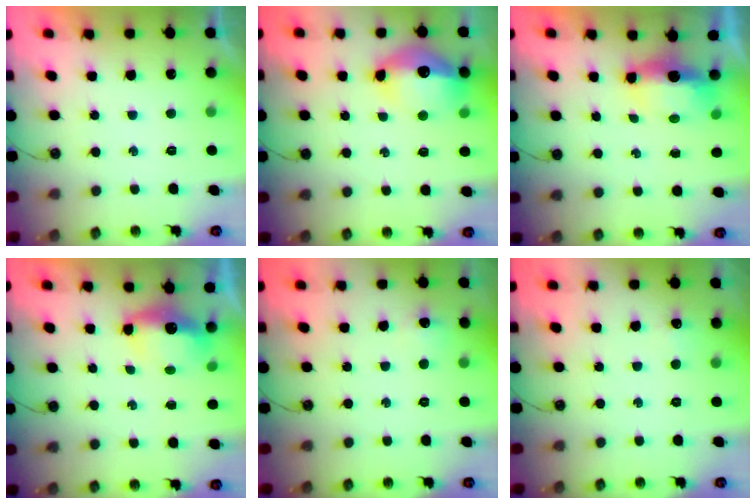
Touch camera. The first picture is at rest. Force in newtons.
{"total": 13.4, "press": 13.3, "slide": 1.5}
{"total": 7.0, "press": 6.5, "slide": 2.6}
{"total": 5.4, "press": 5.4, "slide": 0.7}
{"total": 4.9, "press": 4.9, "slide": 0.7}
{"total": 4.3, "press": 4.2, "slide": 0.7}